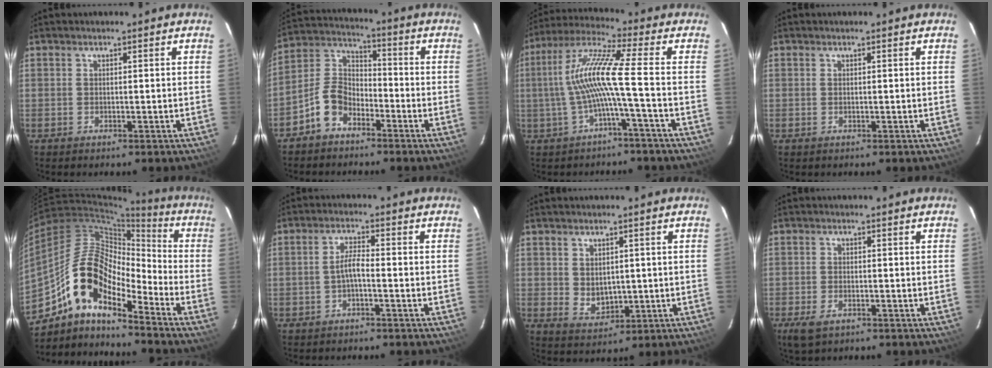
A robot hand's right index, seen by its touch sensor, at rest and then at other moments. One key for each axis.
{"total": 8.2, "fx": -5.3, "fy": 4.9, "fz": 3.8, "tx": -0.088, "ty": 0.028, "tz": -0.110}
{"total": 11.2, "fx": -2.0, "fy": -0.8, "fz": 11.0, "tx": -0.217, "ty": 0.013, "tz": -0.036}
{"total": 0.0}
{"total": 15.4, "fx": -10.6, "fy": 5.5, "fz": 9.7, "tx": -0.165, "ty": 0.009, "tz": -0.213}
{"total": 2.9, "fx": -1.3, "fy": 0.4, "fz": 2.5, "tx": -0.053, "ty": 0.009, "tz": -0.027}
{"total": 4.5, "fx": 0.6, "fy": 3.6, "fz": 2.7, "tx": -0.045, "ty": -0.003, "tz": 0.023}
{"total": 4.2, "fx": -2.5, "fy": 2.0, "fz": 2.7, "tx": -0.068, "ty": -0.008, "tz": -0.048}